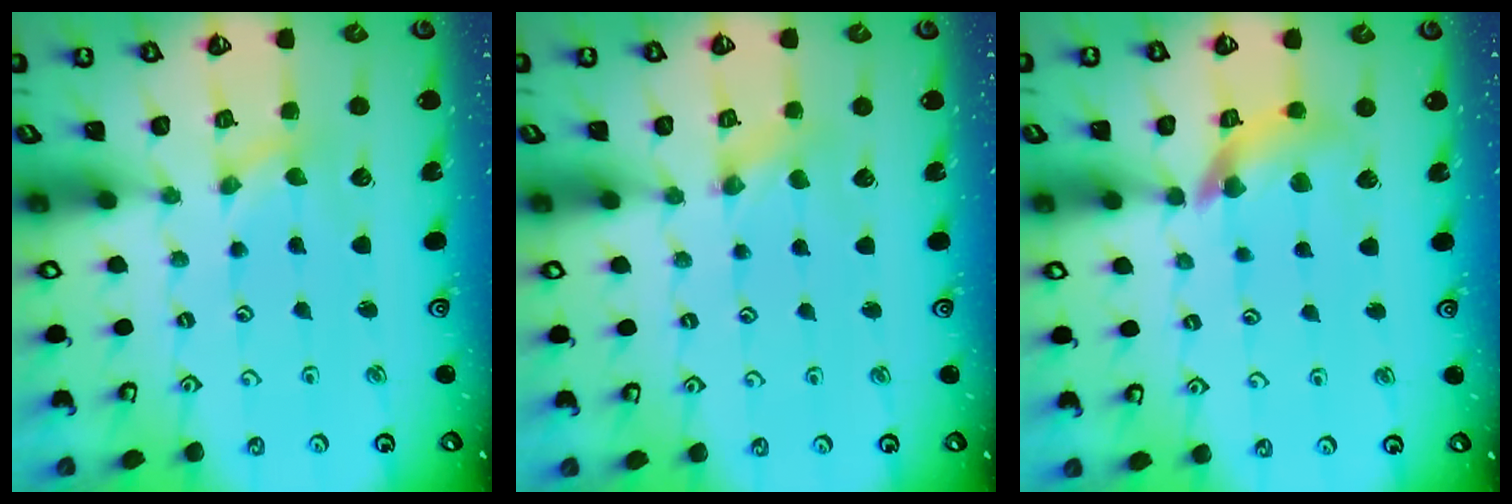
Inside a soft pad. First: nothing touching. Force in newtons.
{"total": 1.7, "press": 1.7, "slide": 0.3}
{"total": 11.7, "press": 11.6, "slide": 1.6}